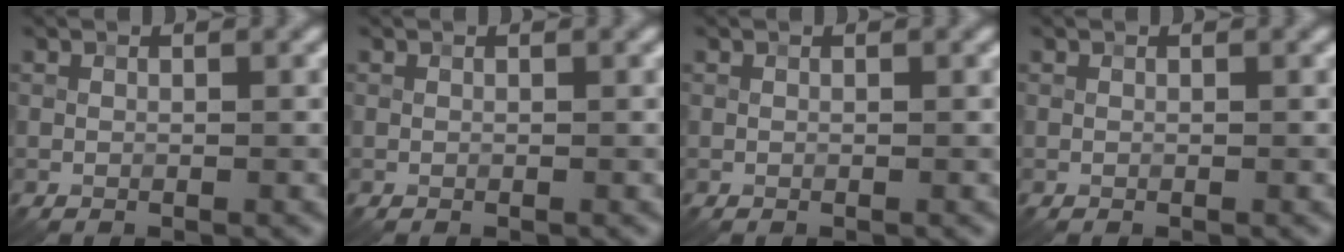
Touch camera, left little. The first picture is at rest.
{"total": 0.0}
{"total": 0.0}
{"total": 0.0}